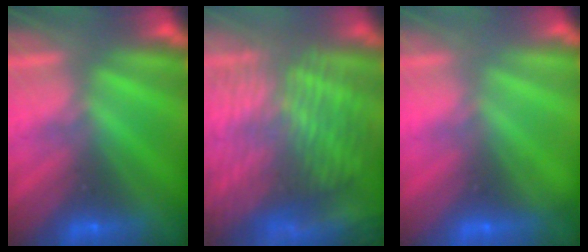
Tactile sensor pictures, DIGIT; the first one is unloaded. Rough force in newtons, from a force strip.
{"total": 6.8}
{"total": 2.1}